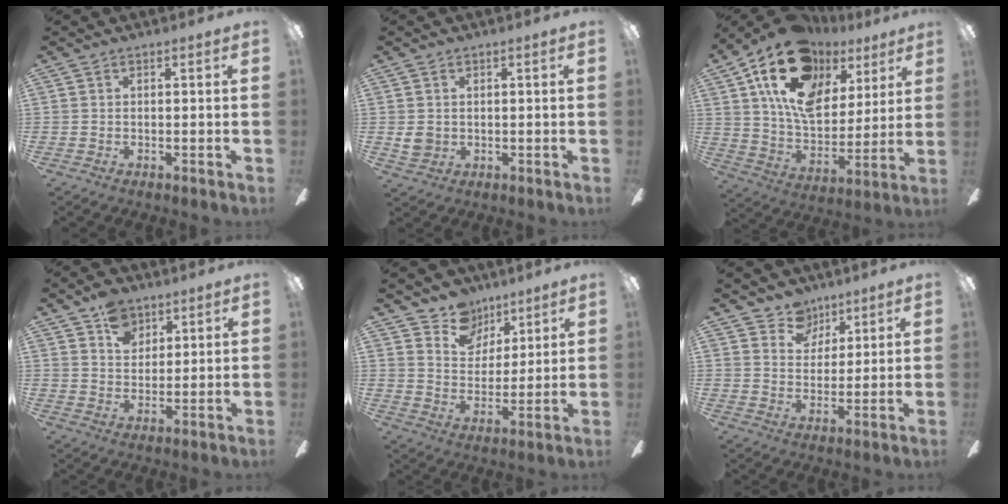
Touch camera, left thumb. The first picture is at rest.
{"total": 3.3, "force": [0.7, 2.9, 1.4], "torque": [-0.019, -0.004, 0.009]}
{"total": 21.6, "force": [11.5, 13.3, 12.4], "torque": [-0.222, -0.049, 0.210]}
{"total": 8.0, "force": [5.0, 5.5, 3.1], "torque": [-0.048, -0.008, 0.091]}
{"total": 10.0, "force": [7.5, 6.6, 1.3], "torque": [-0.027, -0.052, 0.142]}
{"total": 7.2, "force": [5.2, 4.9, 0.6], "torque": [-0.010, -0.030, 0.097]}